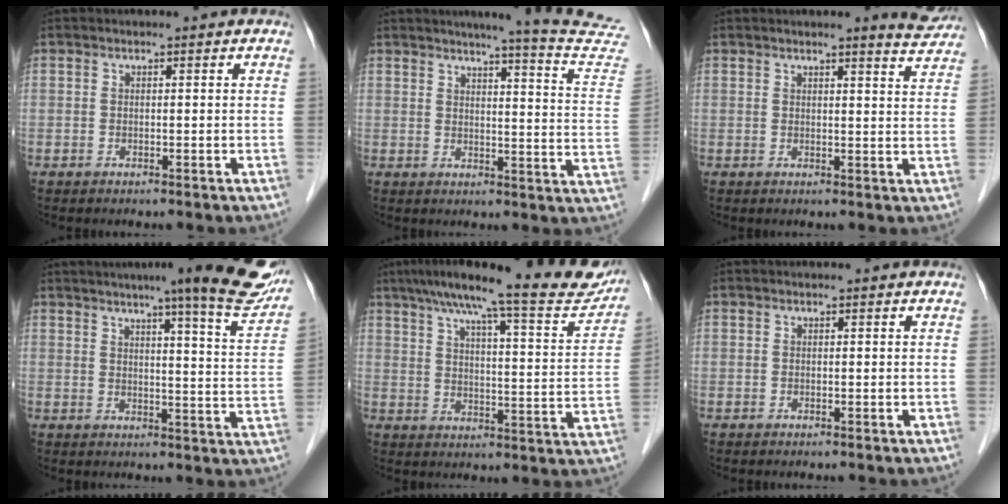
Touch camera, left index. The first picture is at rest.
{"total": 16.0, "force": [15.2, -1.9, 4.7], "torque": [-0.060, -0.108, 0.155]}
{"total": 4.8, "force": [4.5, 0.0, 1.6], "torque": [-0.024, -0.020, 0.038]}
{"total": 17.2, "force": [13.5, 0.6, 10.8], "torque": [-0.126, -0.019, 0.152]}
{"total": 21.0, "force": [17.8, 2.5, 10.9], "torque": [-0.161, -0.005, 0.231]}
{"total": 0.0}